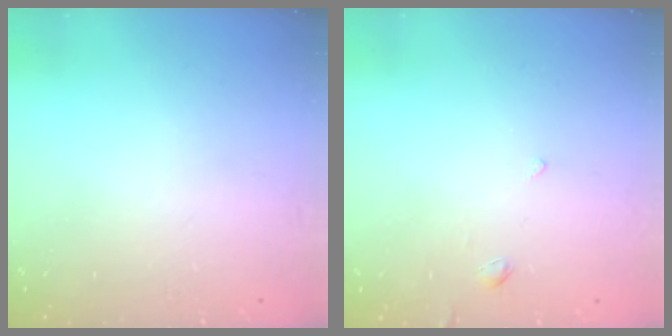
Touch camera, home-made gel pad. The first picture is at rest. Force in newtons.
{"total": 0.8, "press": 0.7, "slide": 0.4}